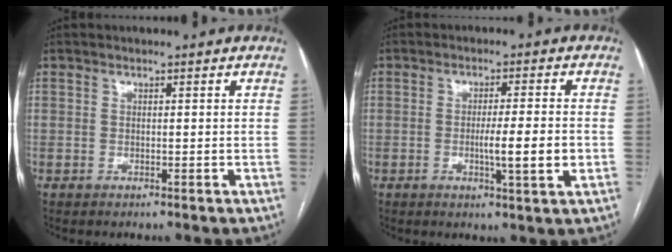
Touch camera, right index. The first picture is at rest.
{"total": 6.7, "force": [-1.4, -0.1, 6.5], "torque": [-0.103, -0.010, -0.022]}